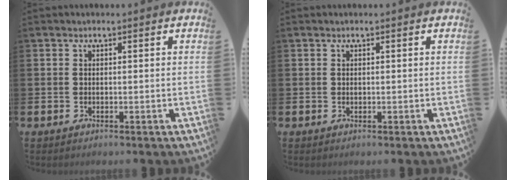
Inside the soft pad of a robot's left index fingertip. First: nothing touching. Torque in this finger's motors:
{"motor_torque": [0.15, -0.07, -0.01, -0.01]}